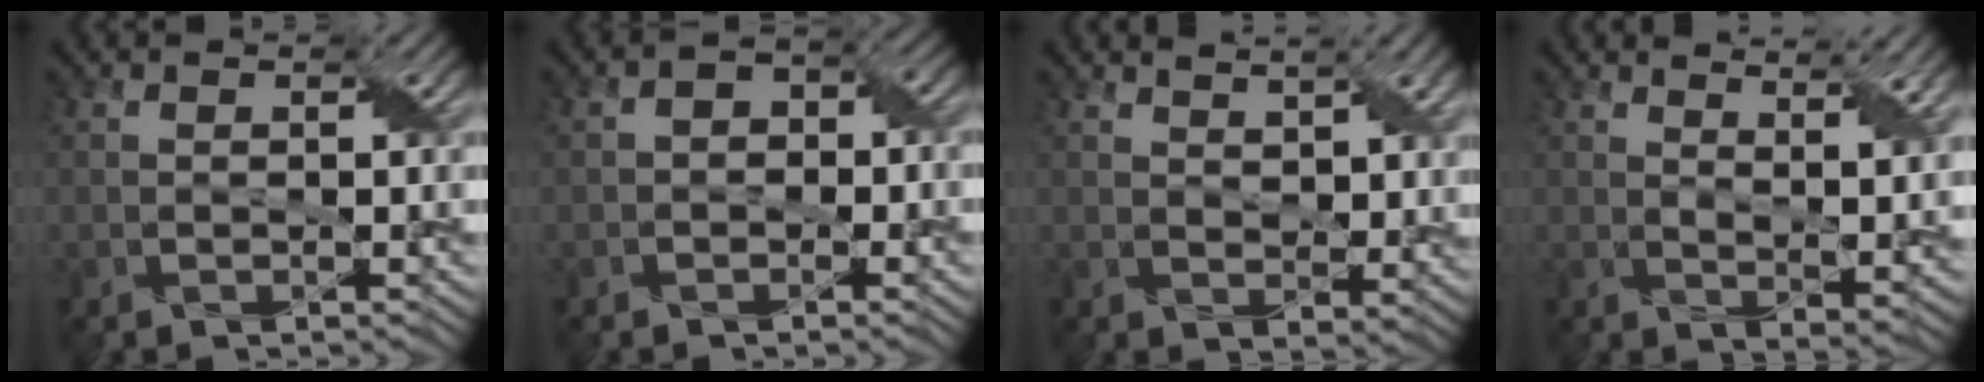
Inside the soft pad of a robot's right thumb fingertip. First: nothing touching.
{"total": 2.7, "force": [-0.7, 2.0, 1.7], "torque": [-0.029, 0.001, -0.017]}
{"total": 3.9, "force": [2.7, 1.6, 2.4], "torque": [-0.047, -0.004, 0.054]}
{"total": 7.1, "force": [5.1, 1.5, 4.8], "torque": [-0.082, -0.004, 0.081]}